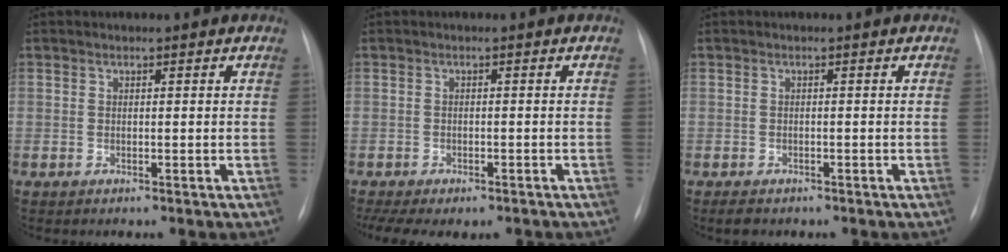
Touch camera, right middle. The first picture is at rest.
{"total": 10.3, "force": [-8.2, 3.9, 4.9], "torque": [-0.091, 0.005, -0.108]}
{"total": 2.1, "force": [-1.6, 1.1, 0.9], "torque": [-0.017, -0.002, -0.018]}